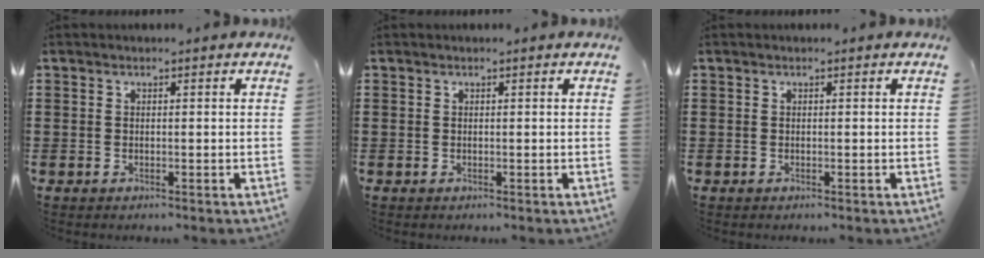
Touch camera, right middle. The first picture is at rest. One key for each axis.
{"total": 0.0}
{"total": 0.0}